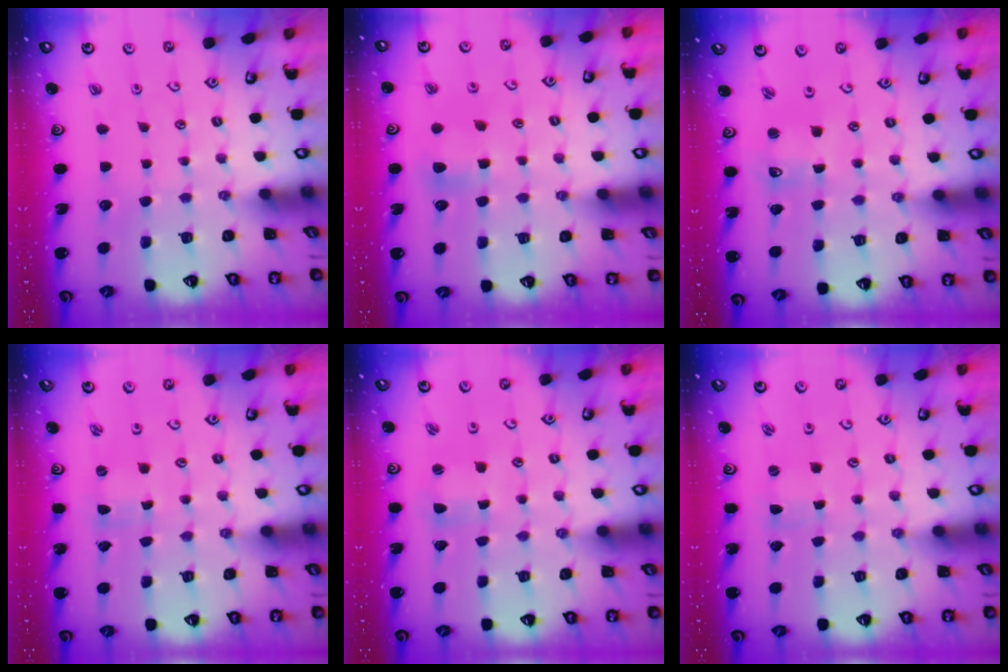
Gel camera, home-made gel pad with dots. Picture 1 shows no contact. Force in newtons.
{"total": 5.5, "press": 5.5, "slide": 0.5}
{"total": 2.6, "press": 2.6, "slide": 0.2}
{"total": 0.0}
{"total": 2.5, "press": 2.5, "slide": 0.3}
{"total": 0.6, "press": 0.6, "slide": 0.0}